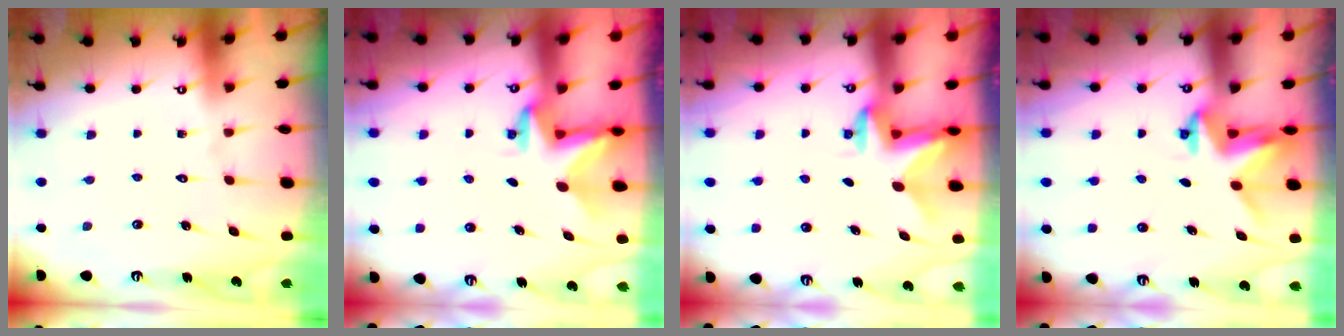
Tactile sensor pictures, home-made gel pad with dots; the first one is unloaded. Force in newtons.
{"total": 2.8, "press": 2.8, "slide": 0.2}
{"total": 2.8, "press": 2.7, "slide": 0.5}
{"total": 3.2, "press": 3.2, "slide": 0.0}